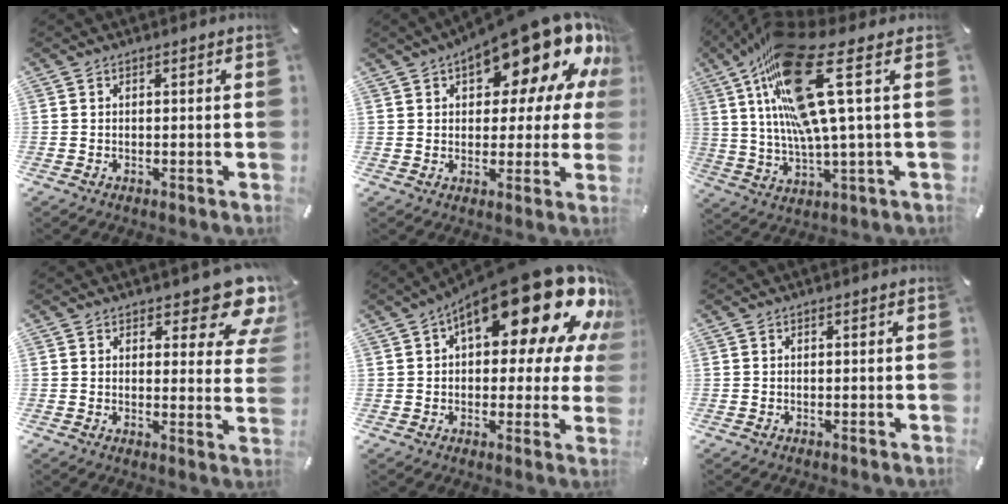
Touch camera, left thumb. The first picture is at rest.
{"total": 22.6, "force": [13.0, 9.9, 15.6], "torque": [-0.212, -0.089, 0.214]}
{"total": 23.7, "force": [8.0, 5.9, 21.6], "torque": [-0.421, -0.044, 0.128]}
{"total": 12.4, "force": [8.4, 5.1, 7.6], "torque": [-0.077, -0.067, 0.142]}
{"total": 27.2, "force": [13.6, 10.6, 21.0], "torque": [-0.299, -0.091, 0.225]}
{"total": 0.0}